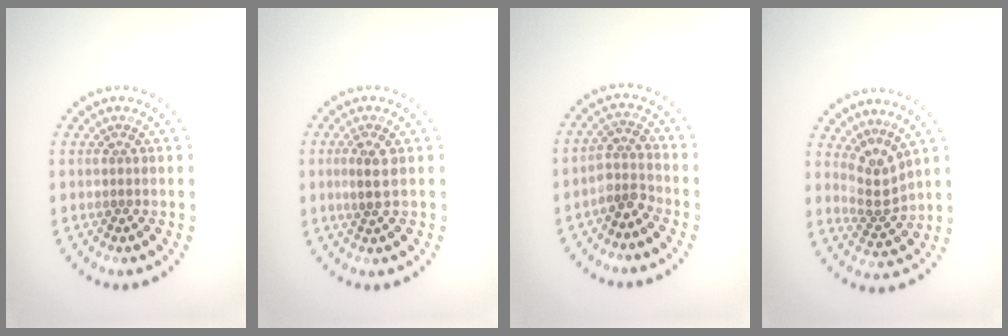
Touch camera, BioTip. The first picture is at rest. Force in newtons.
{"total": 2.0, "press": 1.9, "slide": 0.6}
{"total": 2.5, "press": 1.9, "slide": 1.6}
{"total": 2.8, "press": 2.0, "slide": 1.9}